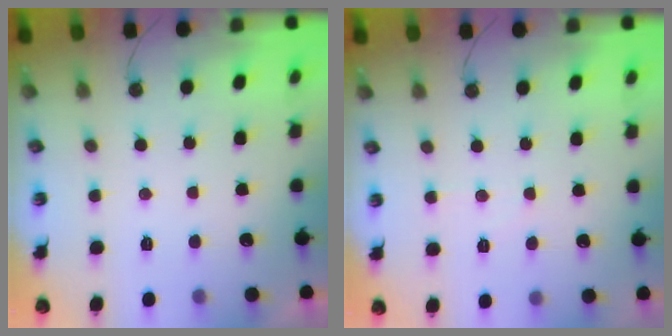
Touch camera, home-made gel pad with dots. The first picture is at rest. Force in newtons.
{"total": 3.4, "press": 3.4, "slide": 0.6}